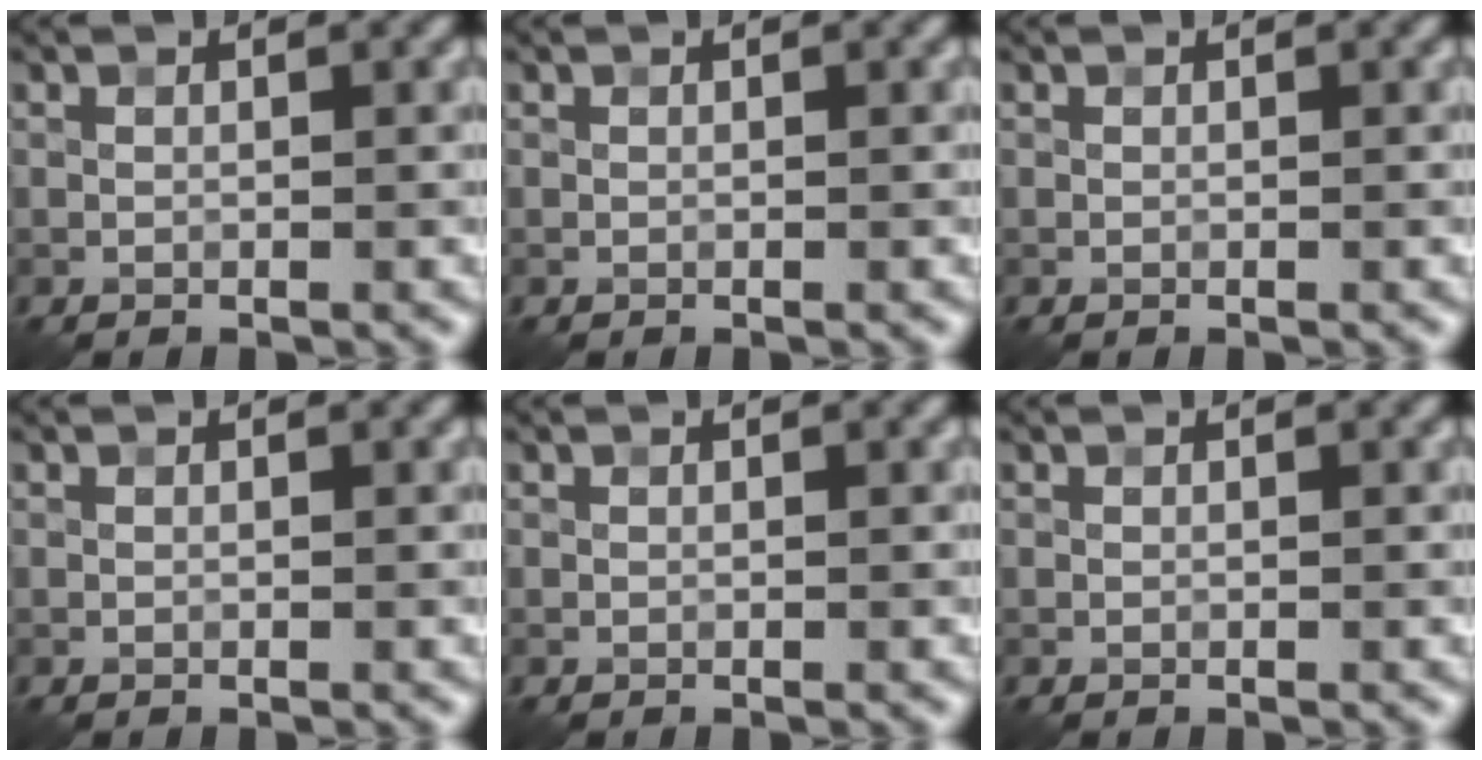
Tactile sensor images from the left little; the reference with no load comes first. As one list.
[{"total": 0.0}, {"total": 0.0}, {"total": 0.0}, {"total": 0.0}, {"total": 0.0}]